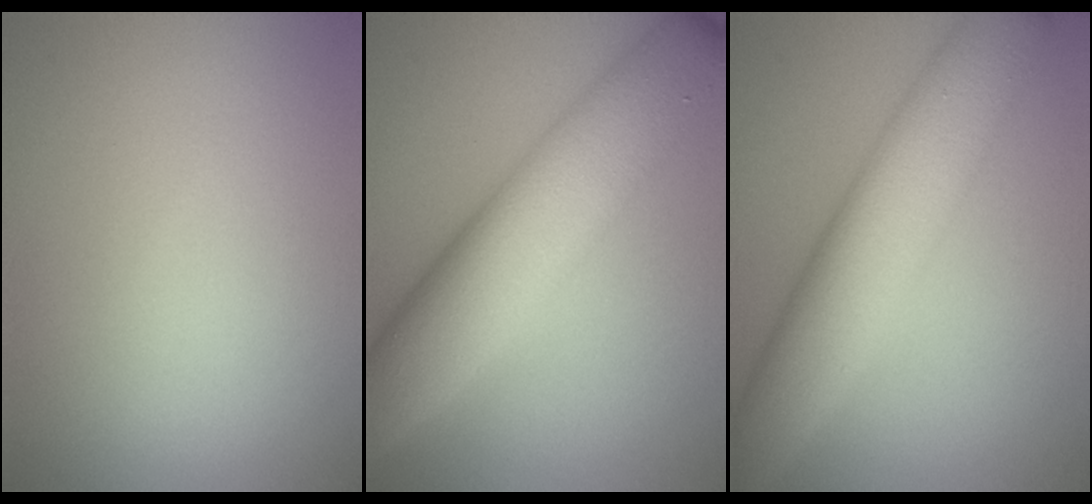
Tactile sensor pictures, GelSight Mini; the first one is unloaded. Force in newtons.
{"total": 10.2, "press": 10.2, "slide": 0.1}
{"total": 8.6, "press": 8.6, "slide": 0.2}